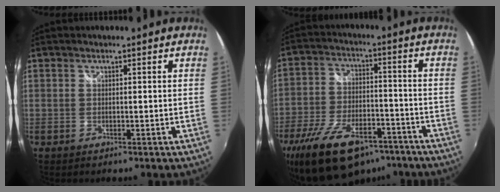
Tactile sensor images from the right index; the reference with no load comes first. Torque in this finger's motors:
{"motor_torque": [1.13, -1.01, 0.19, 0.04]}